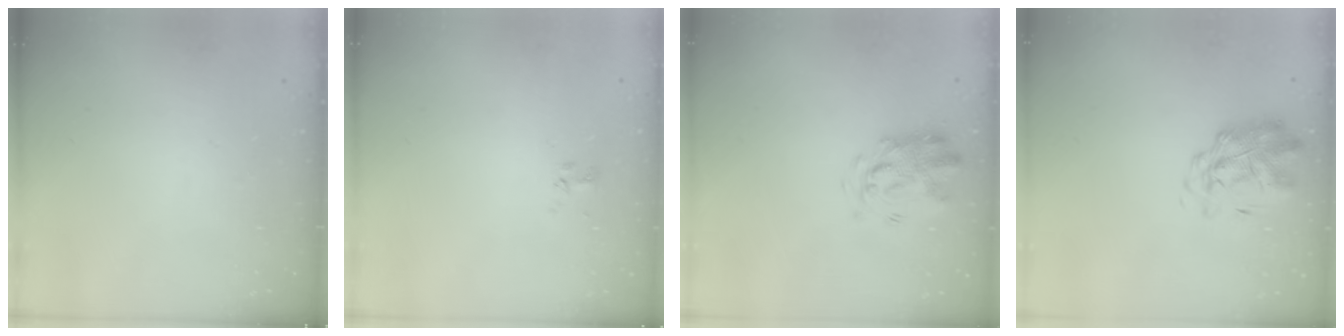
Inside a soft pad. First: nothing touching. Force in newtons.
{"total": 1.7, "press": 1.5, "slide": 0.8}
{"total": 3.4, "press": 3.3, "slide": 0.8}
{"total": 2.4, "press": 2.2, "slide": 1.0}